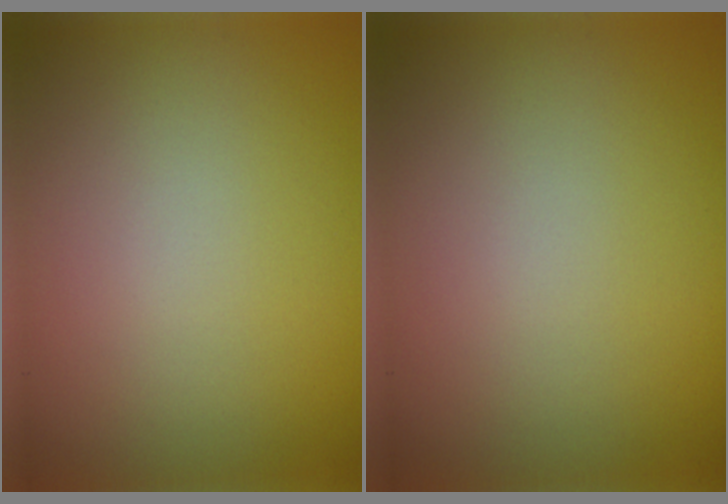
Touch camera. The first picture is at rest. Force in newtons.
{"total": 0.0}